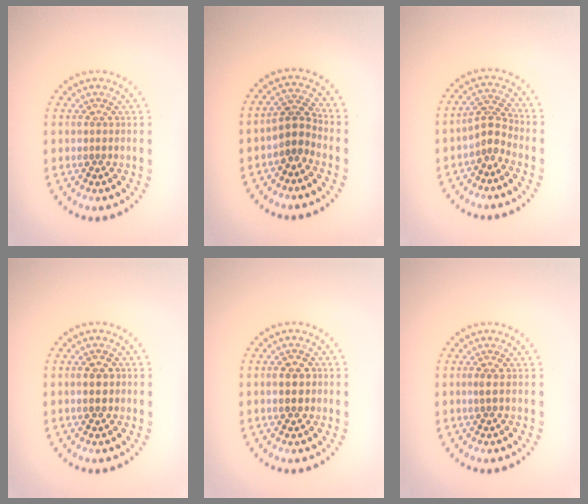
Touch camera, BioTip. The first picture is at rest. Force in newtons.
{"total": 2.6, "press": 2.0, "slide": 1.6}
{"total": 2.3, "press": 1.5, "slide": 1.7}
{"total": 2.1, "press": 2.1, "slide": 0.1}
{"total": 2.7, "press": 2.7, "slide": 0.1}
{"total": 0.7, "press": 0.5, "slide": 0.5}